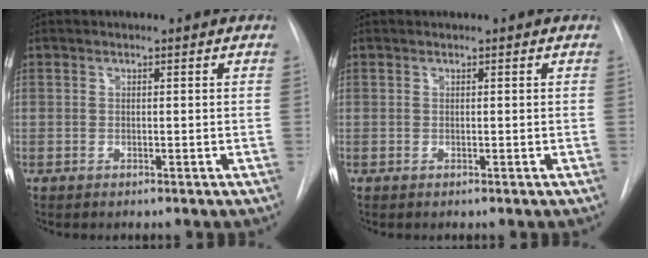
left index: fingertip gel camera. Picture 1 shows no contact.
{"total": 0.0}